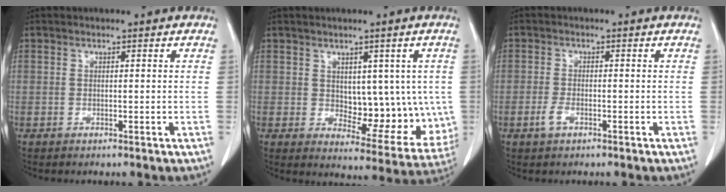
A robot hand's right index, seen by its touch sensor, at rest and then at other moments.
{"total": 11.2, "force": [0.8, 6.0, 9.4], "torque": [-0.106, 0.001, 0.030]}
{"total": 2.0, "force": [-1.0, 0.9, 1.5], "torque": [-0.036, 0.001, -0.018]}